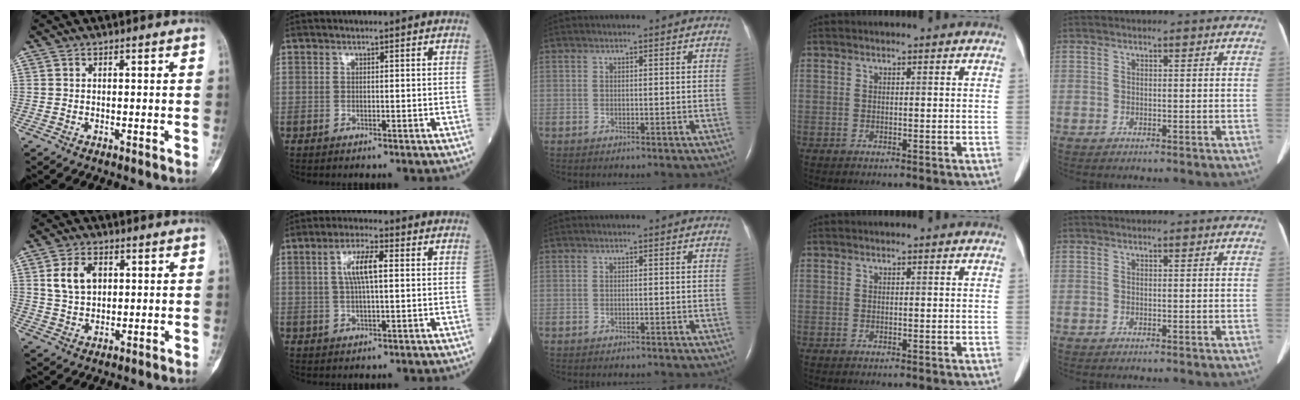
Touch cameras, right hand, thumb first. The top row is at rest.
{"thumb": {"total": 7.1, "force": [2.0, 4.9, 4.7], "torque": [-0.076, -0.003, 0.040]}, "index": {"total": 6.1, "force": [1.2, 1.2, 5.8], "torque": [-0.115, 0.012, 0.024]}, "middle": {"total": 2.8, "force": [-2.5, 0.8, 0.9], "torque": [-0.017, -0.005, -0.025]}}